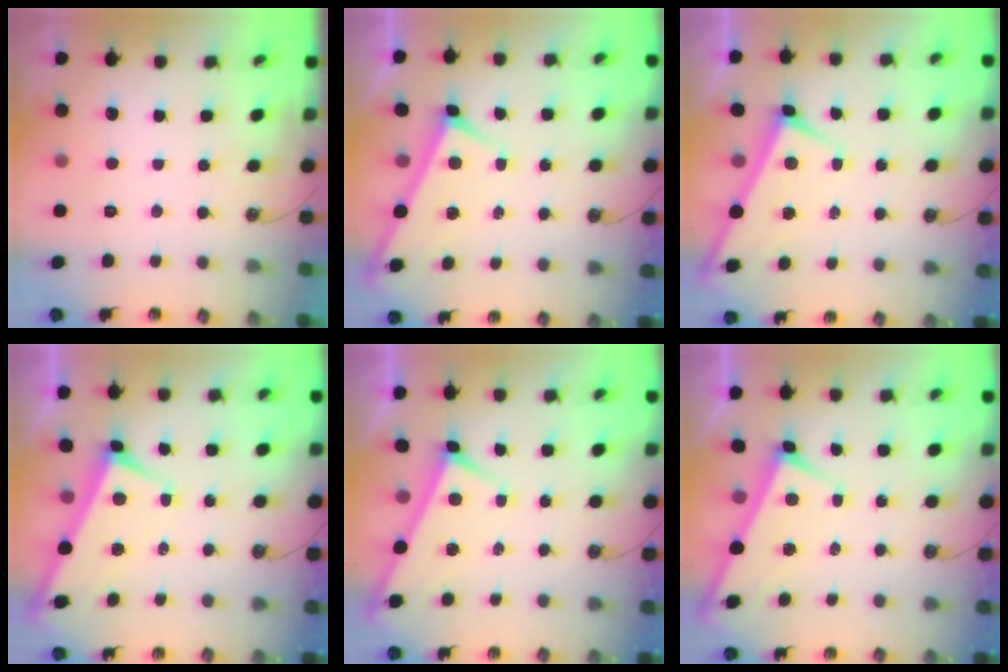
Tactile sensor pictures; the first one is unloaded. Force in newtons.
{"total": 2.9, "press": 2.9, "slide": 0.2}
{"total": 1.9, "press": 1.9, "slide": 0.2}
{"total": 3.1, "press": 3.0, "slide": 0.8}
{"total": 3.6, "press": 3.6, "slide": 0.3}
{"total": 2.6, "press": 2.6, "slide": 0.2}